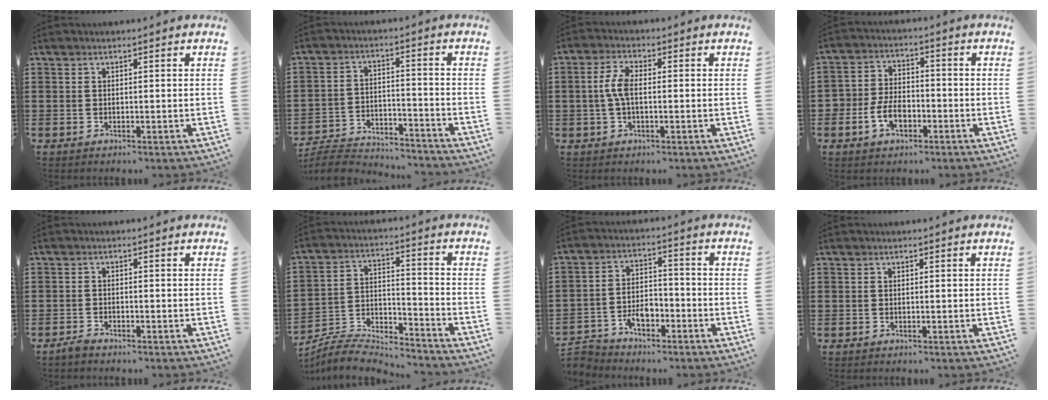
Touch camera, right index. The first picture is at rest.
{"total": 6.0, "force": [-5.8, 0.8, 1.3], "torque": [-0.038, 0.003, -0.118]}
{"total": 4.7, "force": [-0.1, 2.1, 4.2], "torque": [-0.095, 0.002, -0.007]}
{"total": 5.5, "force": [-2.4, 3.5, 3.4], "torque": [-0.082, 0.004, -0.048]}
{"total": 1.4, "force": [-1.3, 0.3, 0.2], "torque": [-0.006, 0.001, -0.027]}
{"total": 6.1, "force": [-5.9, 1.0, 1.1], "torque": [-0.035, -0.001, -0.124]}
{"total": 5.0, "force": [-3.7, 2.5, 2.1], "torque": [-0.052, 0.012, -0.076]}
{"total": 0.0}